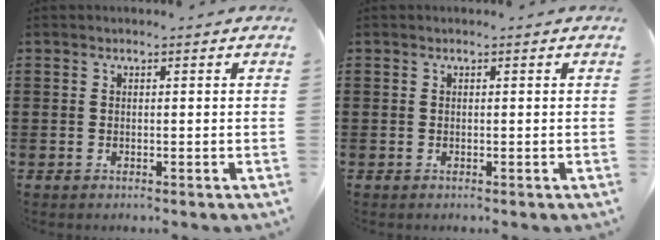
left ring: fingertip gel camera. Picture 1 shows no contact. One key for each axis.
{"total": 0.0}